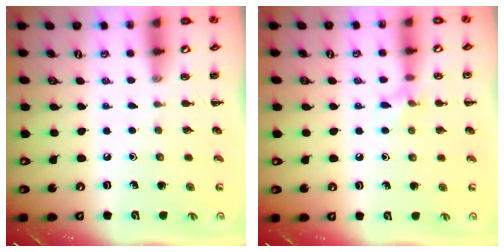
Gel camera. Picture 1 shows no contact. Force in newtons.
{"total": 6.4, "press": 6.3, "slide": 1.5}